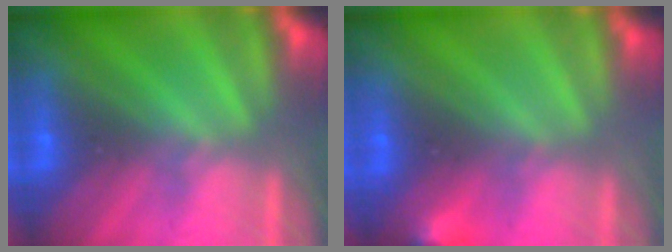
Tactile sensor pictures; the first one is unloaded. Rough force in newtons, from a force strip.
{"total": 2.9}